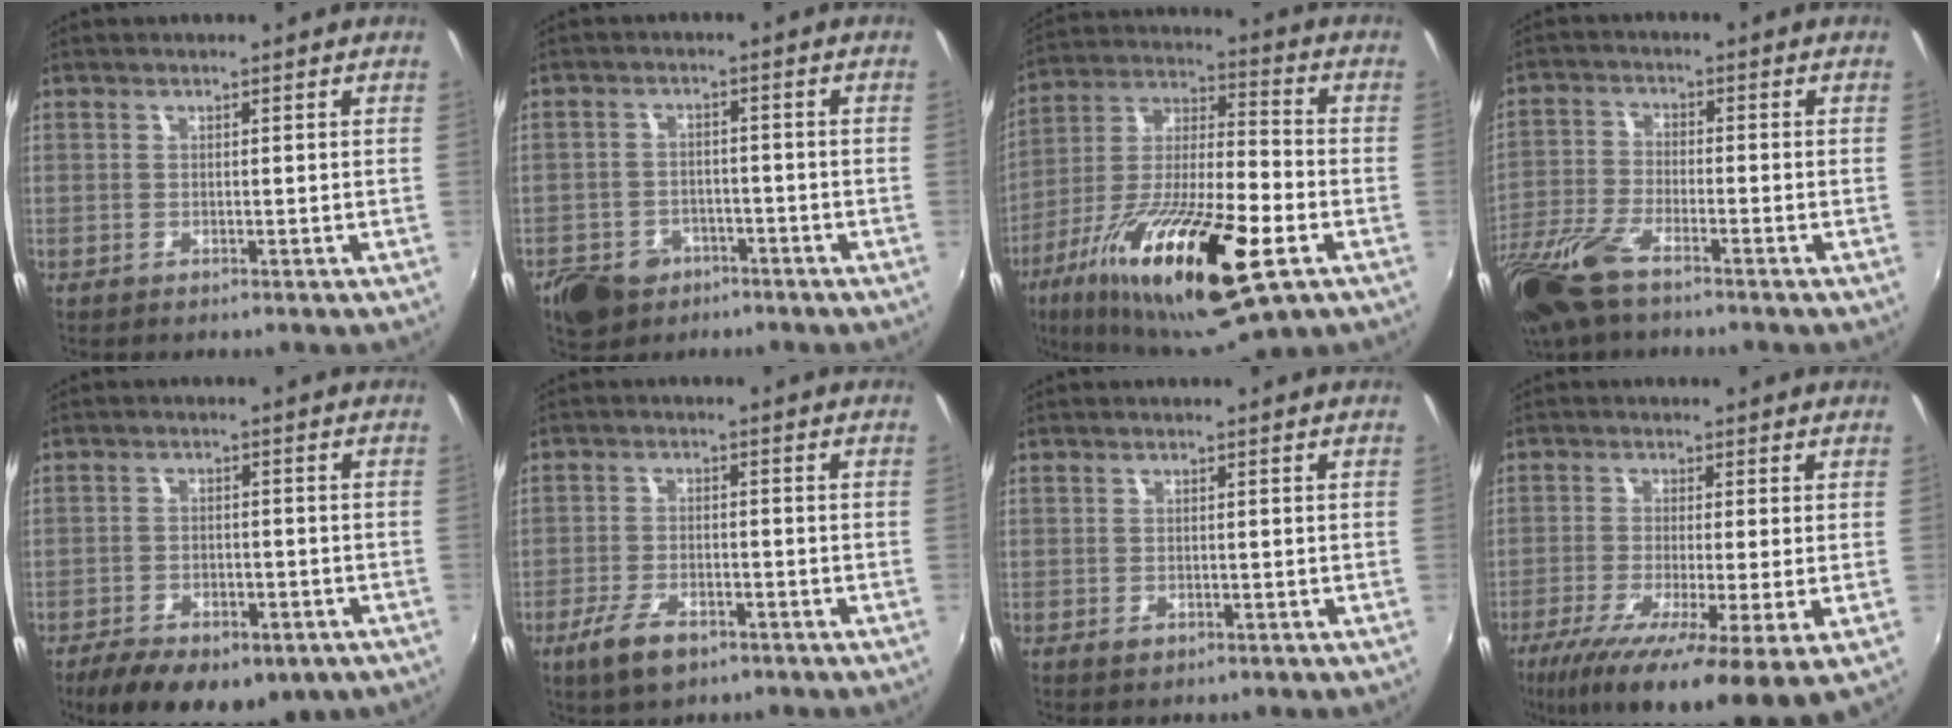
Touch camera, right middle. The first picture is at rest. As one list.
[{"total": 9.6, "force": [-5.7, 6.9, 3.5], "torque": [-0.105, 0.003, -0.083]}, {"total": 25.5, "force": [-11.7, 6.7, 21.6], "torque": [-0.397, -0.052, -0.208]}, {"total": 11.8, "force": [-8.2, 3.6, 7.7], "torque": [-0.184, -0.031, -0.169]}, {"total": 15.6, "force": [-10.2, 7.5, 9.1], "torque": [-0.189, -0.028, -0.140]}, {"total": 7.3, "force": [-4.5, 3.3, 4.7], "torque": [-0.118, -0.015, -0.079]}, {"total": 1.3, "force": [-0.6, 0.9, 0.7], "torque": [-0.013, -0.005, -0.010]}, {"total": 13.9, "force": [-6.0, 1.7, 12.4], "torque": [-0.239, -0.054, -0.103]}]